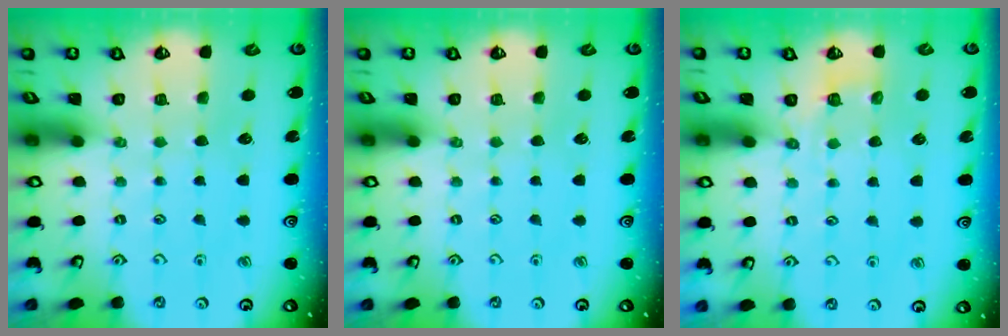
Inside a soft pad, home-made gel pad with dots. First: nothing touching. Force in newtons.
{"total": 0.0}
{"total": 2.1, "press": 1.0, "slide": 1.9}